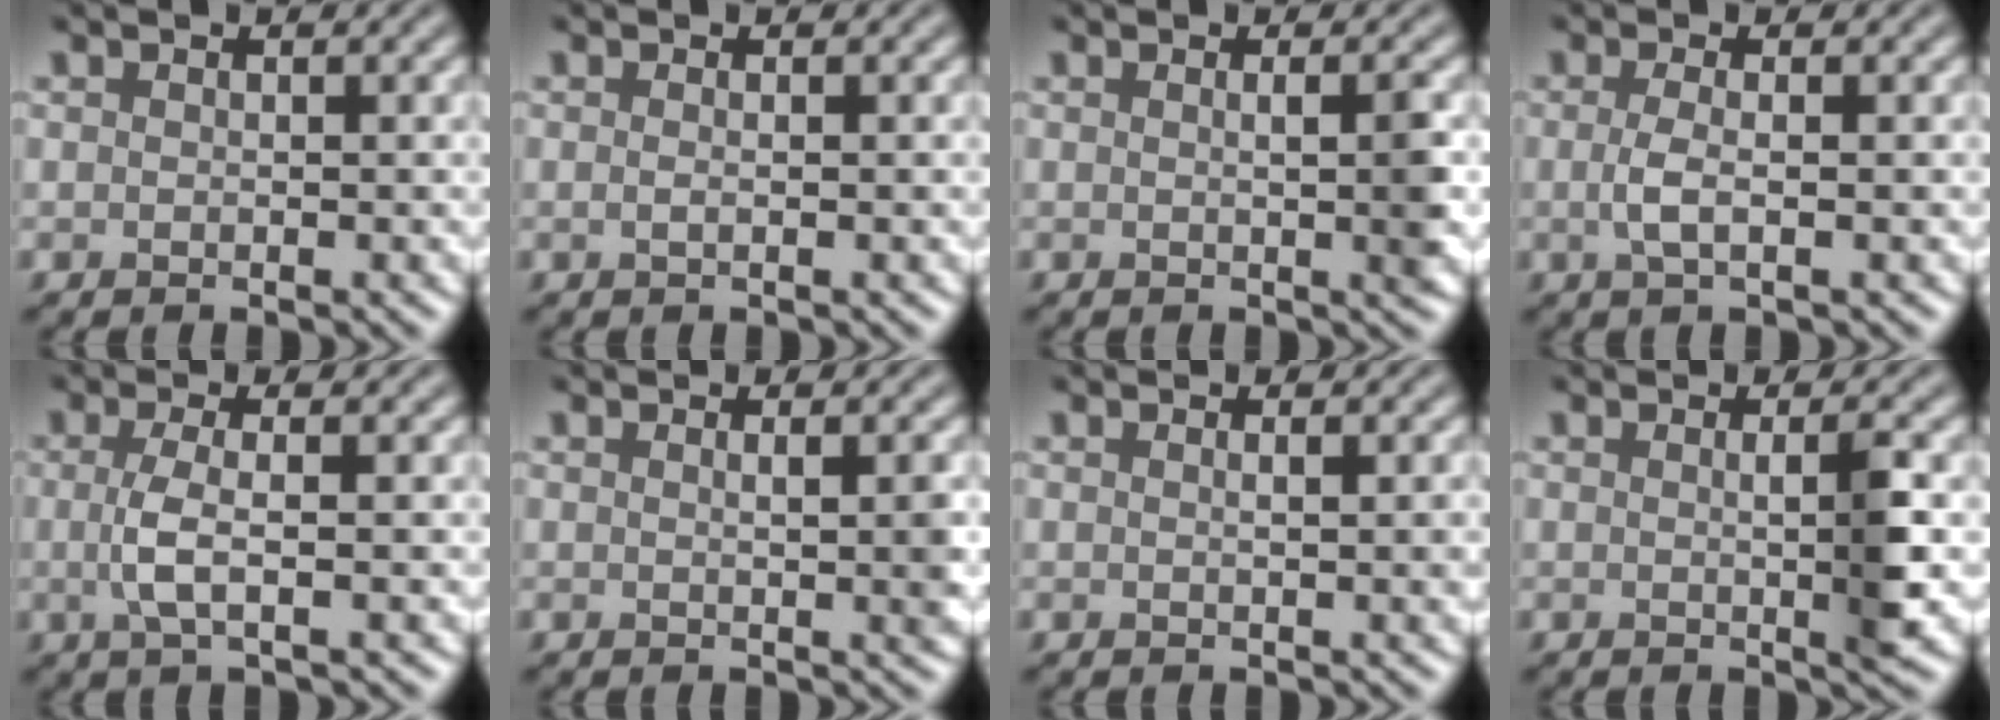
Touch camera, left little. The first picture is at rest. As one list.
[{"total": 0.8, "force": [0.0, 0.3, 0.7], "torque": [-0.013, -0.002, -0.004]}, {"total": 2.3, "force": [0.1, 0.5, 2.3], "torque": [-0.029, 0.002, -0.003]}, {"total": 2.1, "force": [-0.2, 0.6, 2.0], "torque": [-0.041, -0.002, -0.006]}, {"total": 2.8, "force": [-0.1, 0.8, 2.7], "torque": [-0.058, -0.003, -0.004]}, {"total": 1.8, "force": [0.3, 0.4, 1.8], "torque": [-0.021, 0.003, 0.001]}, {"total": 1.4, "force": [0.2, 0.4, 1.4], "torque": [-0.014, 0.003, 0.000]}, {"total": 2.9, "force": [0.0, 0.5, 2.9], "torque": [-0.044, -0.003, -0.004]}]